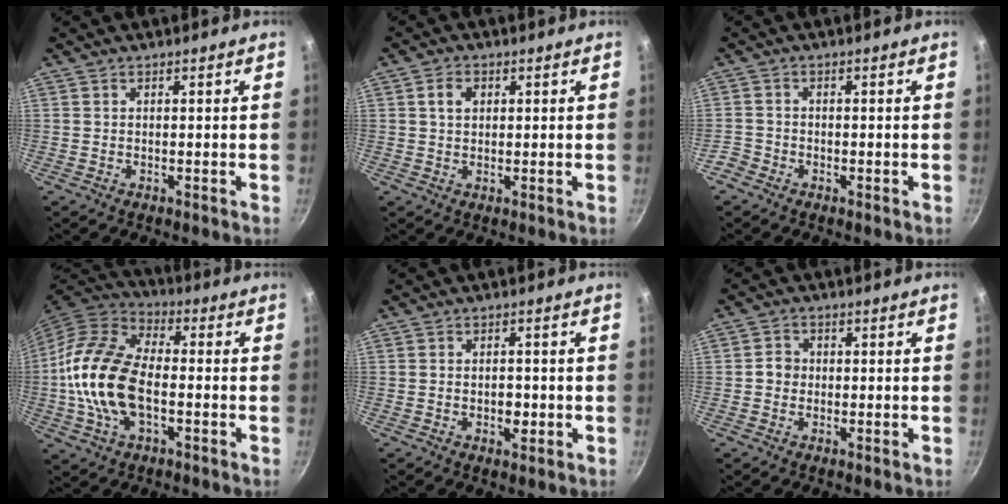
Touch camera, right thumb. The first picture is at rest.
{"total": 3.5, "force": [1.1, 2.6, 2.1], "torque": [-0.027, 0.002, 0.017]}
{"total": 2.6, "force": [-1.8, 1.8, 0.5], "torque": [-0.007, 0.017, -0.037]}
{"total": 18.2, "force": [-2.3, 10.4, 14.7], "torque": [-0.270, 0.032, -0.057]}
{"total": 3.1, "force": [-0.8, 2.0, 2.3], "torque": [-0.026, 0.004, -0.013]}
{"total": 2.9, "force": [-0.3, 2.7, 1.1], "torque": [-0.002, 0.008, -0.010]}